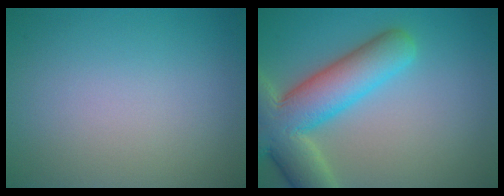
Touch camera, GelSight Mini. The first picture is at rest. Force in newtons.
{"total": 9.5, "press": 9.5, "slide": 0.7}